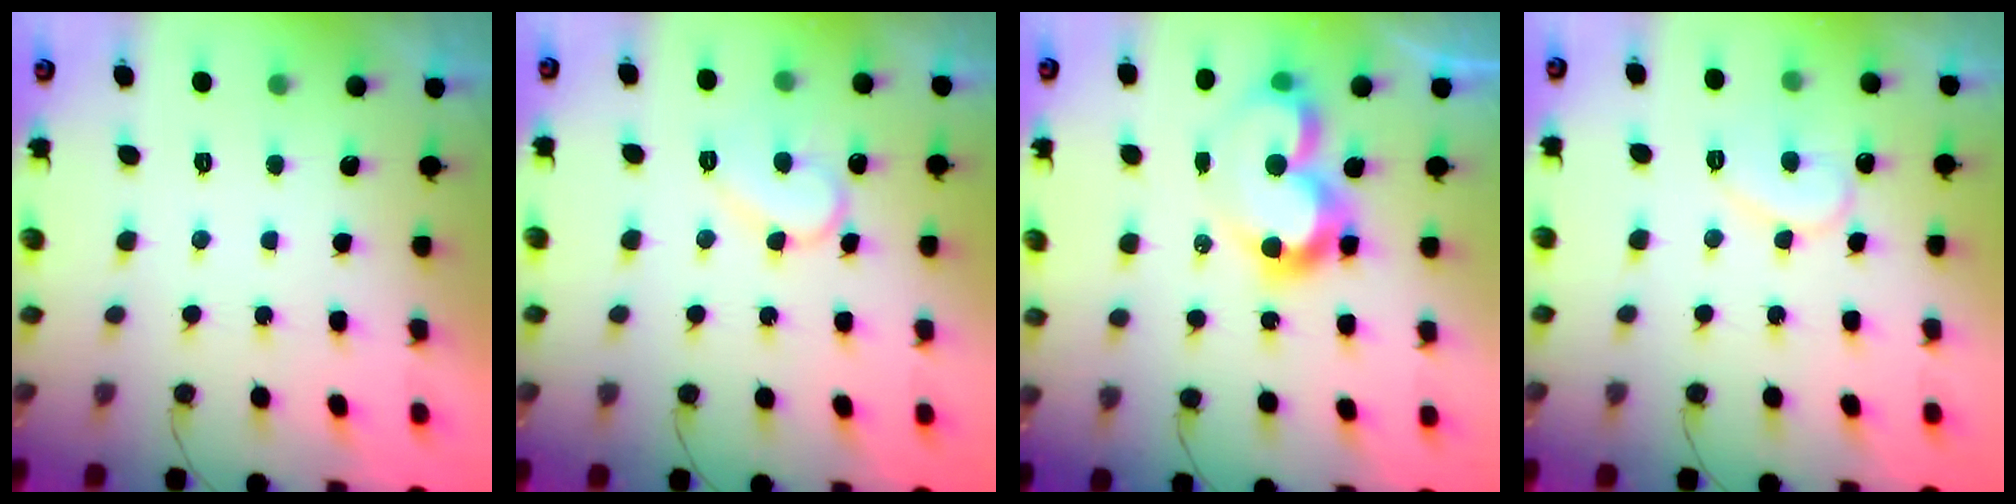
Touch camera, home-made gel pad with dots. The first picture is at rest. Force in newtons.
{"total": 10.5, "press": 10.5, "slide": 1.0}
{"total": 12.4, "press": 12.3, "slide": 1.4}
{"total": 8.8, "press": 8.7, "slide": 0.6}